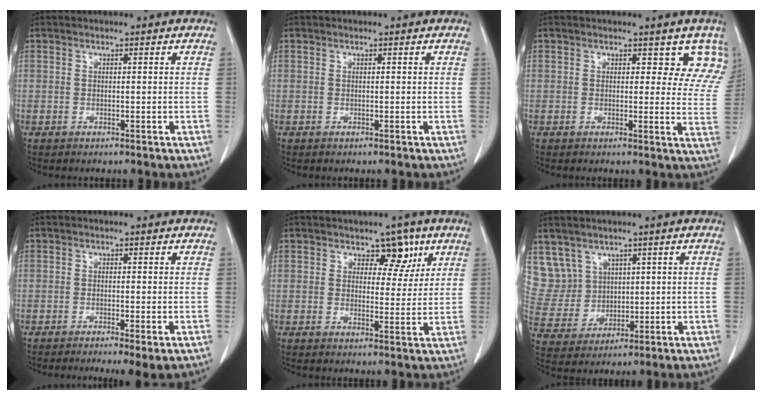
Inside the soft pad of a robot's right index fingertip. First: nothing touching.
{"total": 0.0}
{"total": 6.4, "force": [5.1, 3.4, 1.9], "torque": [0.010, -0.014, 0.029]}
{"total": 4.5, "force": [-2.8, 0.4, 3.4], "torque": [-0.045, -0.012, -0.039]}
{"total": 4.8, "force": [2.7, 3.1, 2.6], "torque": [-0.019, 0.002, 0.035]}
{"total": 9.0, "force": [4.6, 7.7, 0.4], "torque": [-0.023, 0.034, 0.115]}